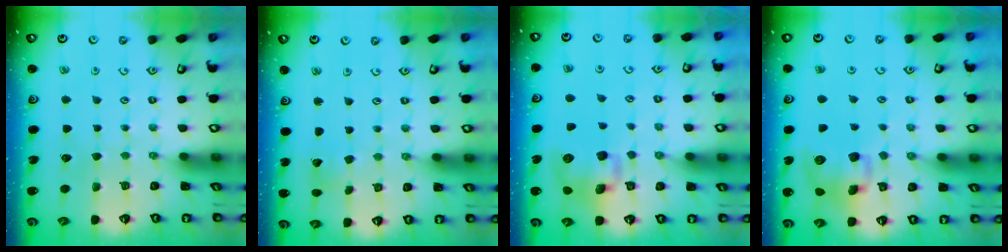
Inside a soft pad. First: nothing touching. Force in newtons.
{"total": 3.4, "press": 3.4, "slide": 0.2}
{"total": 11.2, "press": 11.1, "slide": 1.9}
{"total": 11.7, "press": 11.5, "slide": 2.0}